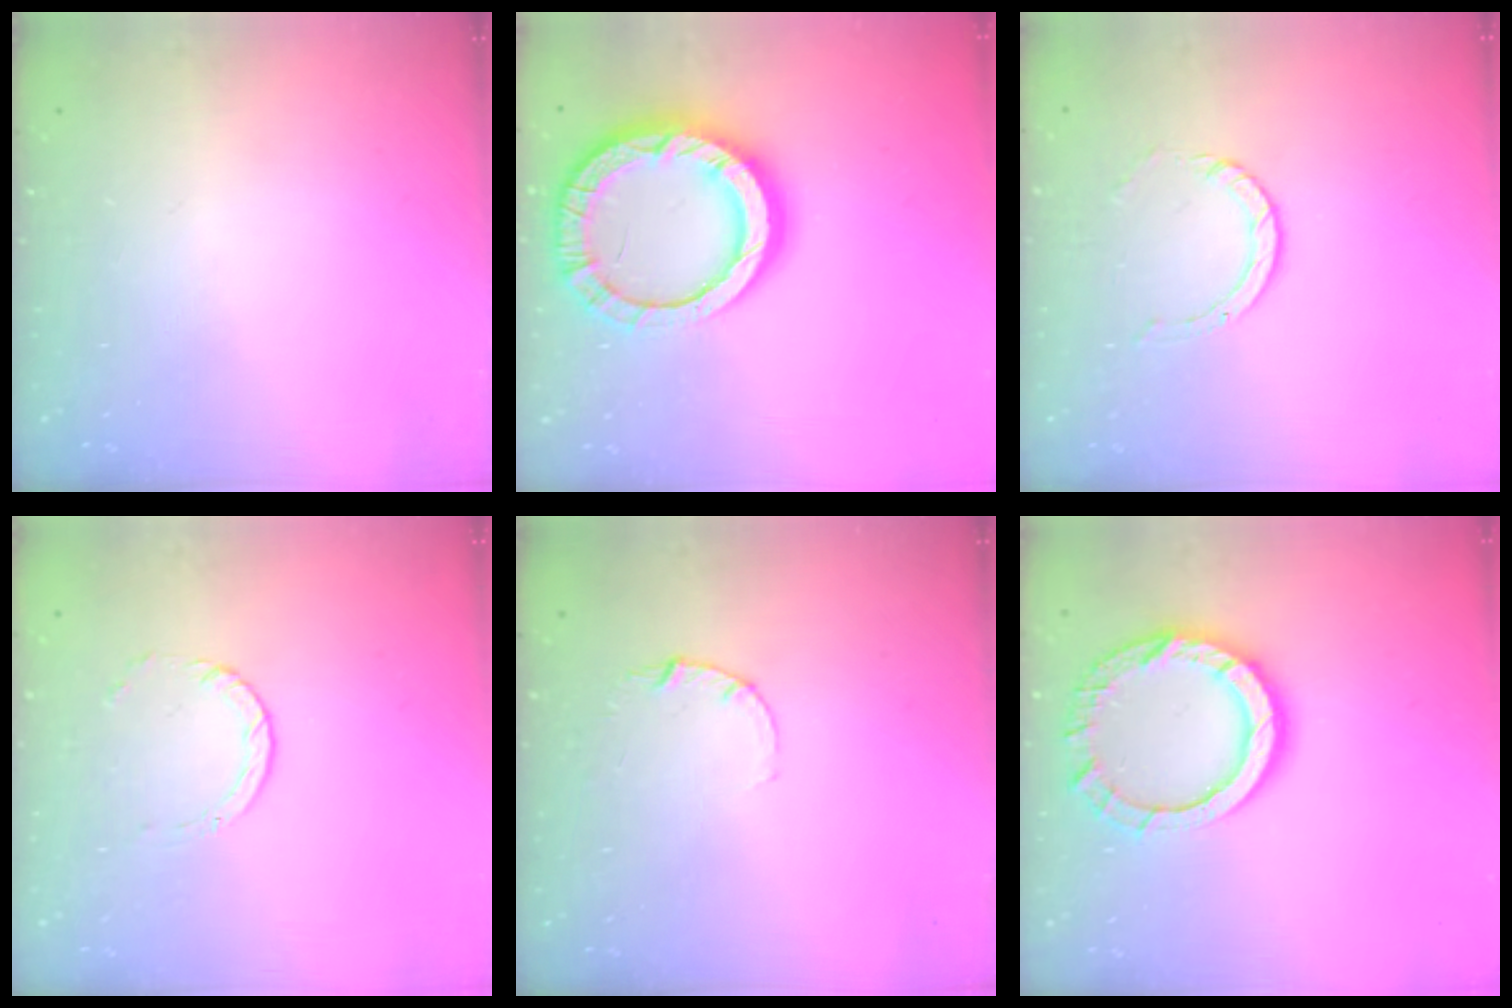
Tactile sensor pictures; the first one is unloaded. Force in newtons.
{"total": 17.2, "press": 17.1, "slide": 1.9}
{"total": 3.8, "press": 3.7, "slide": 0.3}
{"total": 1.0, "press": 1.0, "slide": 0.1}
{"total": 2.8, "press": 2.8, "slide": 0.3}
{"total": 12.9, "press": 12.8, "slide": 1.4}